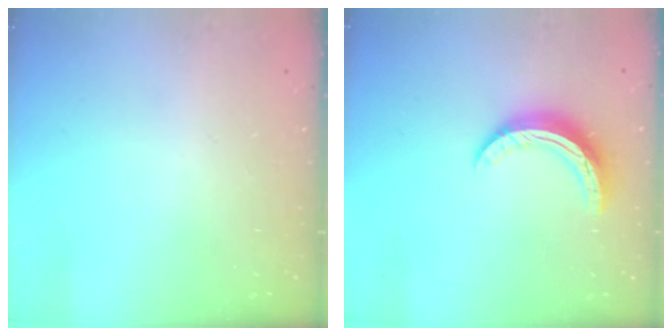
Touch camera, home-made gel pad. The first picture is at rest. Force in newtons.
{"total": 9.3, "press": 9.3, "slide": 0.3}